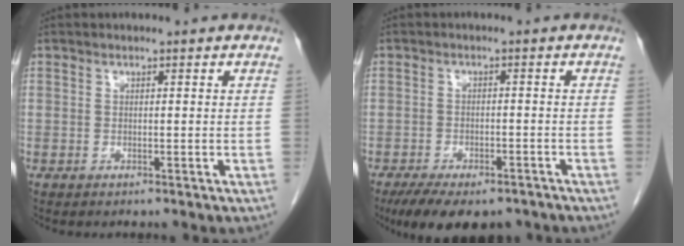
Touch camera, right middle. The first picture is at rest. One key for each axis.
{"total": 12.1, "fx": -9.2, "fy": 4.9, "fz": 6.1, "tx": -0.101, "ty": -0.008, "tz": -0.128}